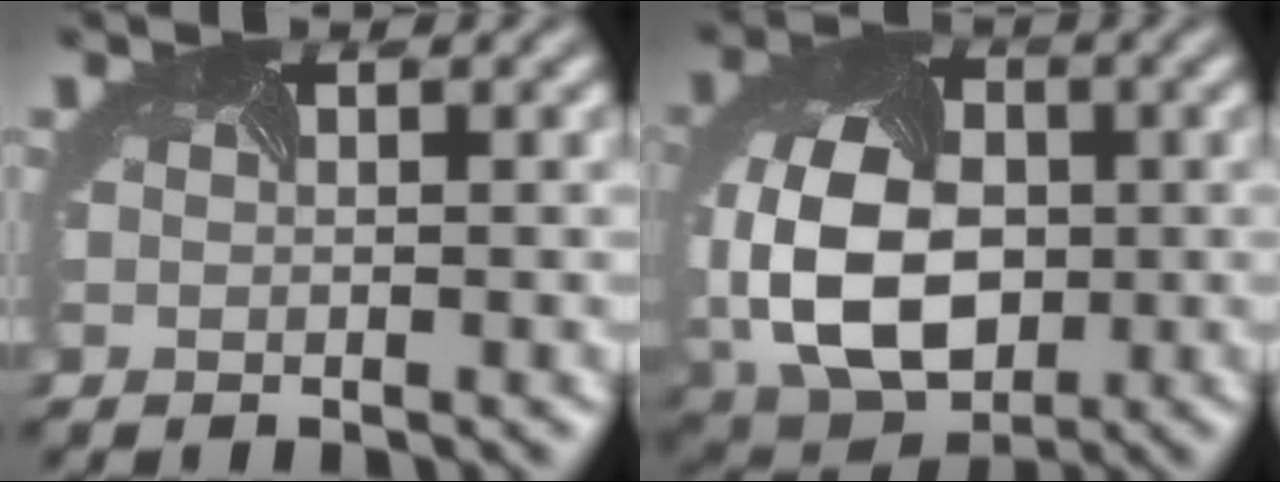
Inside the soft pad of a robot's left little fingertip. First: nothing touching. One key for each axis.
{"total": 11.2, "fx": -1.3, "fy": 8.2, "fz": 7.5, "tx": -0.194, "ty": -0.026, "tz": -0.019}